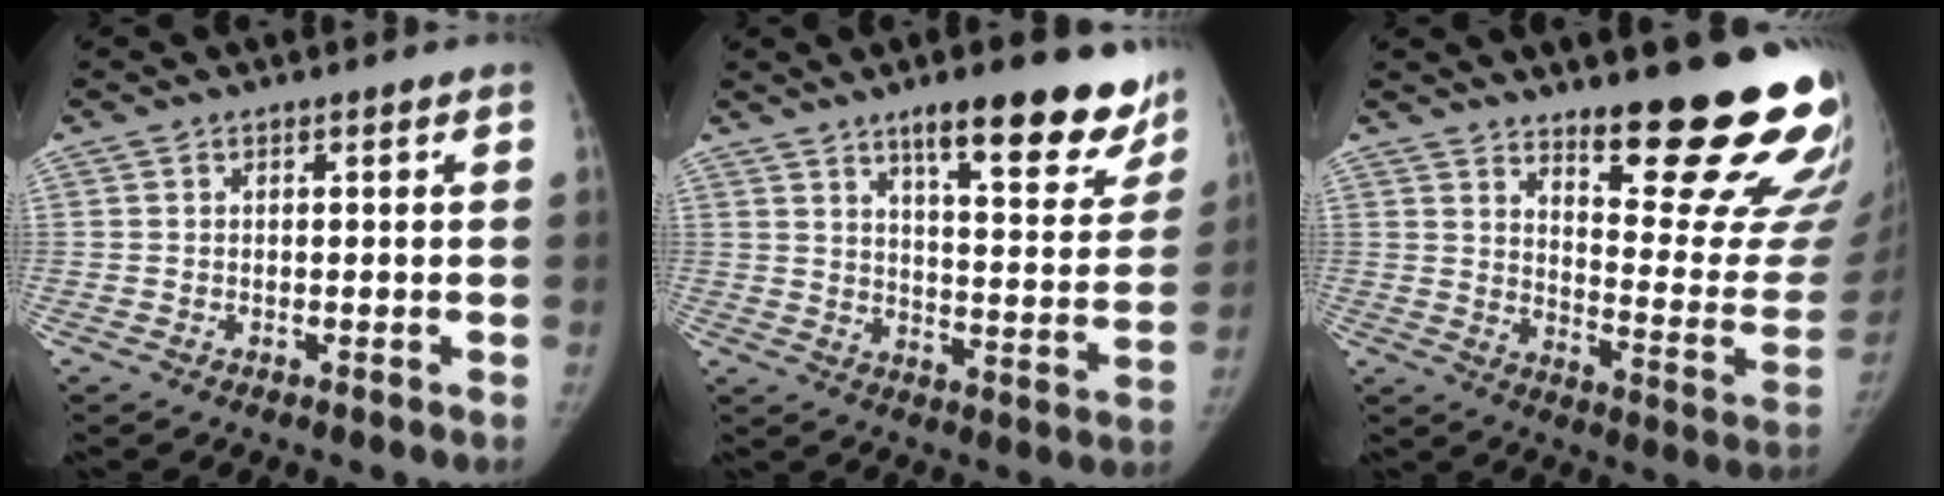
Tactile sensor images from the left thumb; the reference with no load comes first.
{"total": 18.3, "force": [12.7, 5.1, 12.1], "torque": [-0.112, -0.072, 0.180]}
{"total": 23.2, "force": [17.0, 4.5, 15.2], "torque": [-0.169, -0.149, 0.230]}